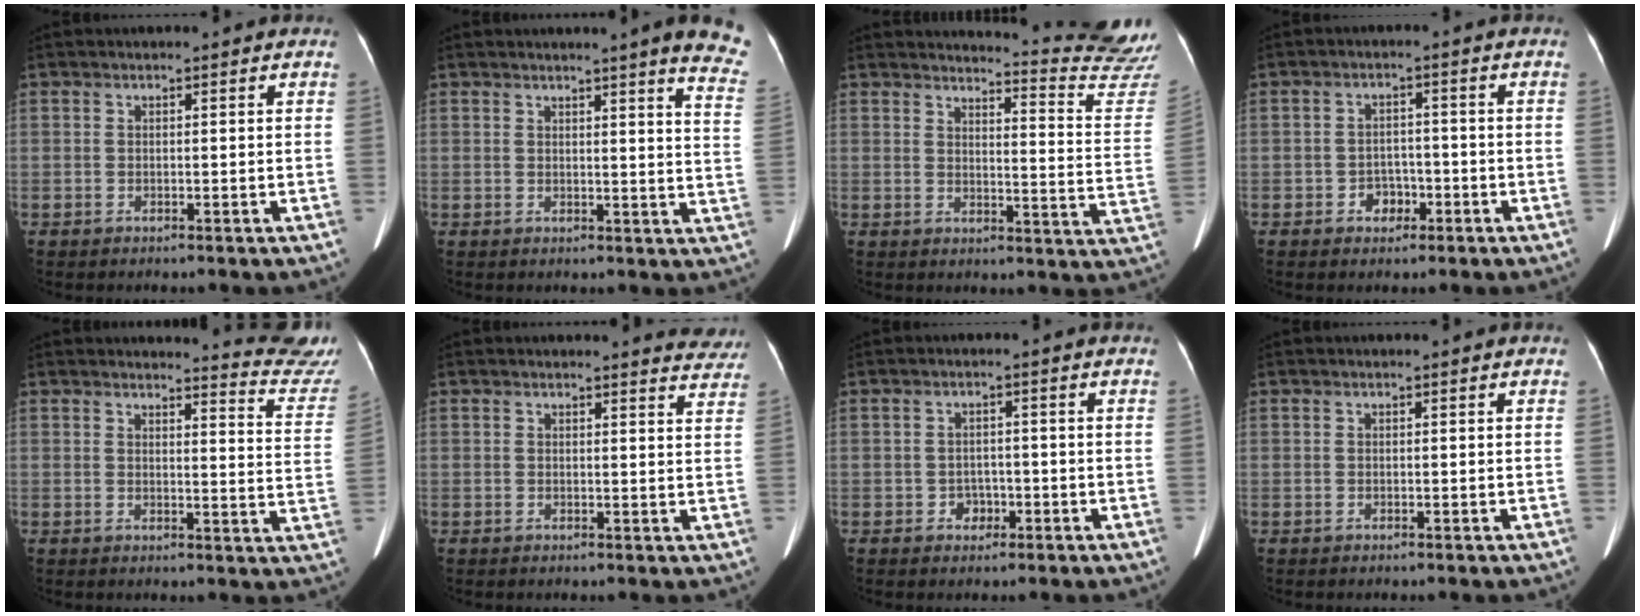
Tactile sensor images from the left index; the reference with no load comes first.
{"total": 10.7, "force": [8.7, -0.2, 6.3], "torque": [-0.055, -0.049, 0.069]}
{"total": 16.8, "force": [16.6, -1.7, 1.7], "torque": [-0.014, -0.149, 0.165]}
{"total": 3.3, "force": [-1.5, 2.5, 1.5], "torque": [-0.021, 0.009, -0.020]}
{"total": 10.8, "force": [10.7, -1.2, -0.4], "torque": [0.002, -0.110, 0.099]}
{"total": 5.7, "force": [5.6, 0.8, 0.4], "torque": [0.011, -0.028, 0.032]}
{"total": 2.3, "force": [-1.0, 1.9, 0.9], "torque": [-0.010, 0.006, -0.012]}
{"total": 0.0}